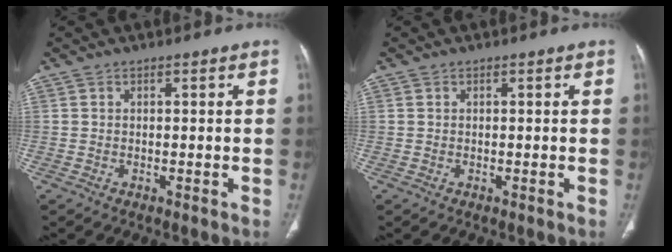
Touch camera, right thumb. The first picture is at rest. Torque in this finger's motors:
{"motor_torque": [-0.18, -0.21, -0.21, -0.20, 0.00]}